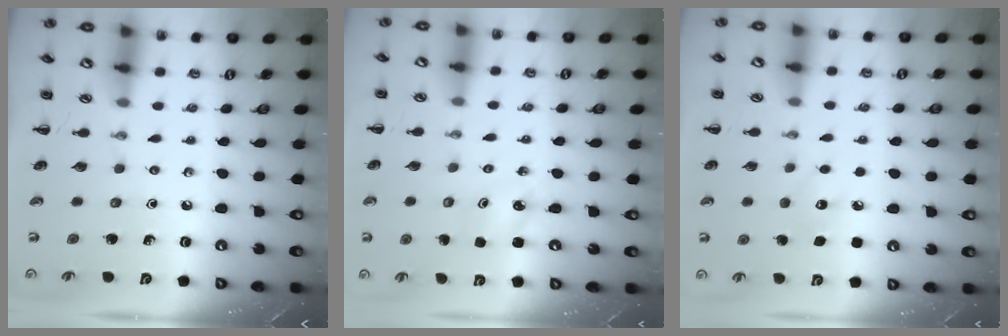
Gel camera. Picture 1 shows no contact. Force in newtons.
{"total": 2.9, "press": 2.9, "slide": 0.6}
{"total": 6.9, "press": 6.7, "slide": 1.6}